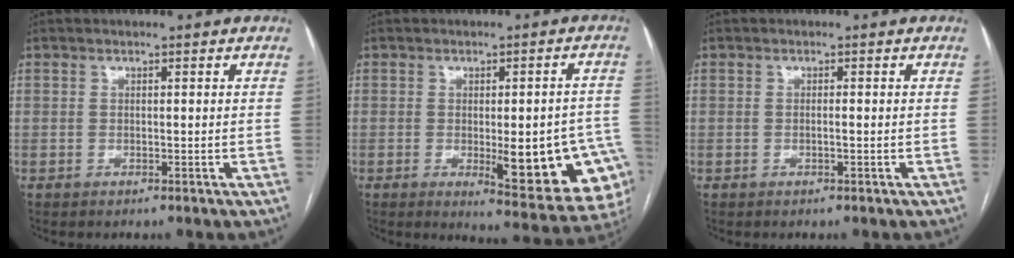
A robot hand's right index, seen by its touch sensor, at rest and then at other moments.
{"total": 15.8, "force": [-4.3, 4.5, 14.5], "torque": [-0.098, 0.013, -0.035]}
{"total": 0.6, "force": [-0.2, 0.0, 0.6], "torque": [-0.010, 0.001, -0.003]}